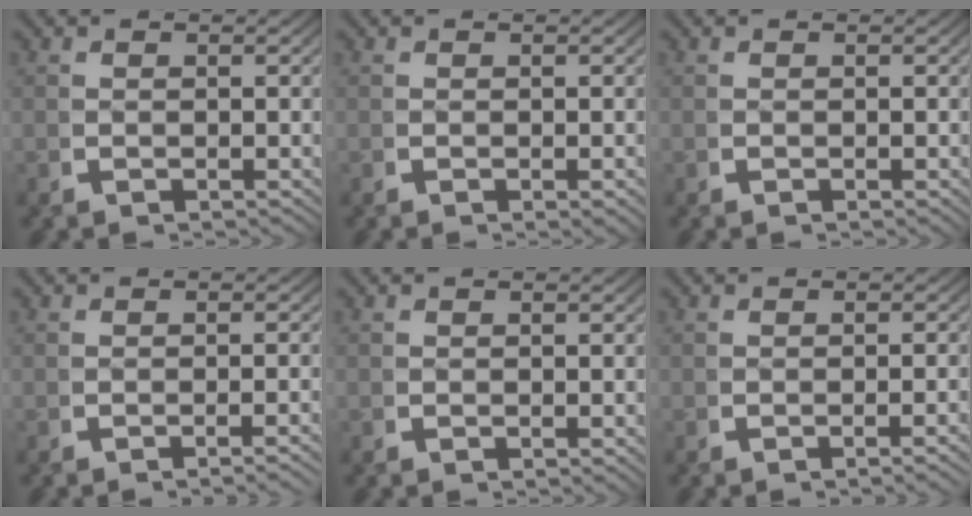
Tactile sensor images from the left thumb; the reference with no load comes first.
{"total": 0.6, "force": [-0.2, 0.1, 0.6], "torque": [-0.007, 0.003, -0.003]}
{"total": 0.0}
{"total": 2.0, "force": [-1.4, -0.1, 1.4], "torque": [-0.019, 0.011, -0.025]}
{"total": 0.0}
{"total": 1.7, "force": [-1.0, -0.1, 1.4], "torque": [-0.020, 0.009, -0.018]}